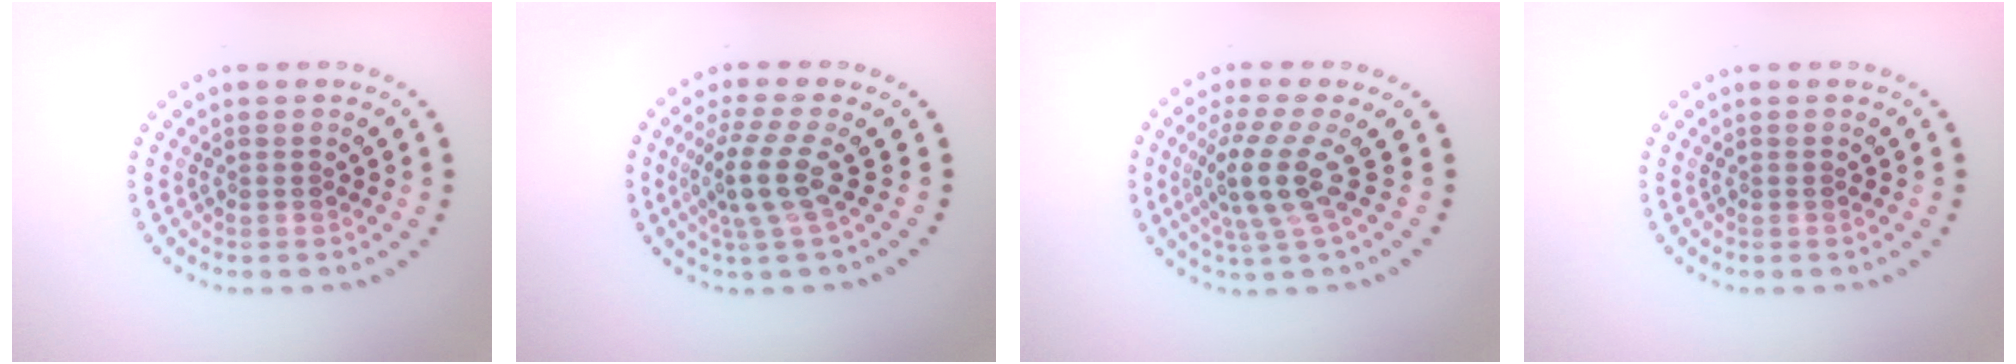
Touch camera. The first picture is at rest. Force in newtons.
{"total": 3.7, "press": 2.7, "slide": 2.5}
{"total": 4.2, "press": 3.0, "slide": 3.0}
{"total": 0.0}